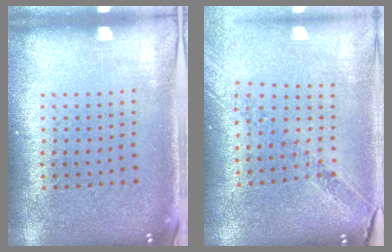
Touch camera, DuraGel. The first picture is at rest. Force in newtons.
{"total": 1.1, "press": 1.1, "slide": 0.1}